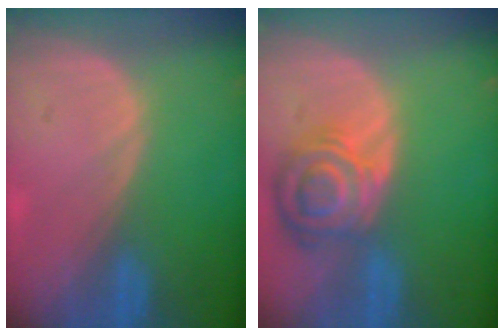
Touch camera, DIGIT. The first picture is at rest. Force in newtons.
{"total": 8.4, "press": 7.4, "slide": 3.9}